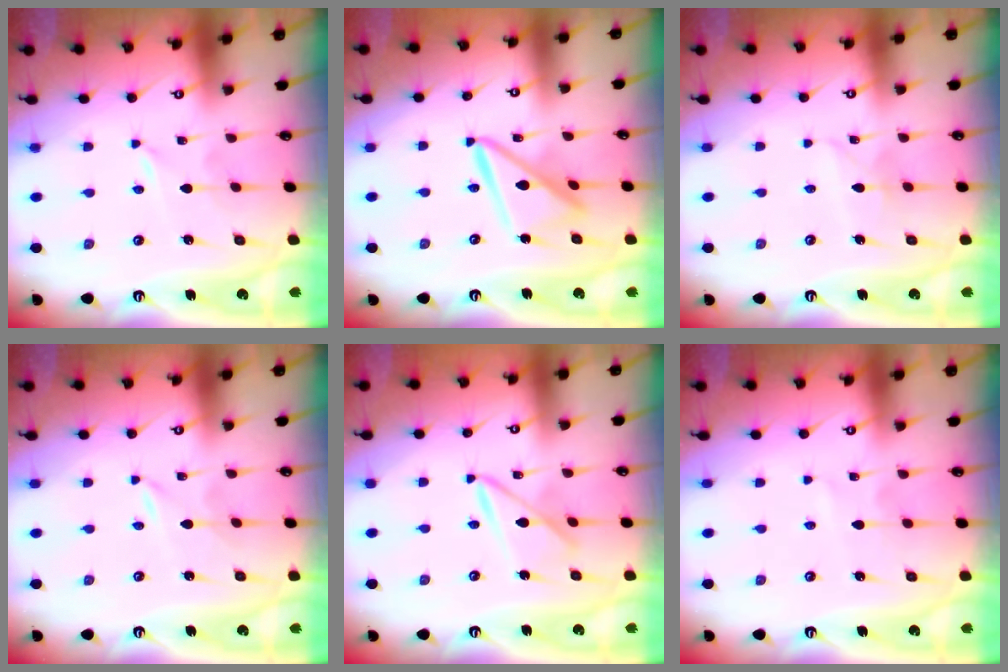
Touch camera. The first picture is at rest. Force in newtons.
{"total": 12.9, "press": 12.8, "slide": 1.2}
{"total": 4.3, "press": 4.3, "slide": 0.4}
{"total": 0.0}
{"total": 7.9, "press": 7.9, "slide": 0.4}
{"total": 2.4, "press": 2.4, "slide": 0.3}